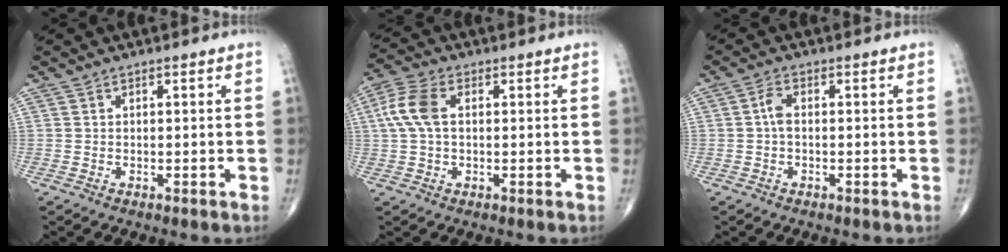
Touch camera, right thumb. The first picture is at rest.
{"total": 7.3, "force": [1.1, 4.2, 5.8], "torque": [-0.143, 0.020, 0.019]}
{"total": 2.4, "force": [-0.2, 1.2, 2.1], "torque": [-0.042, 0.007, -0.008]}